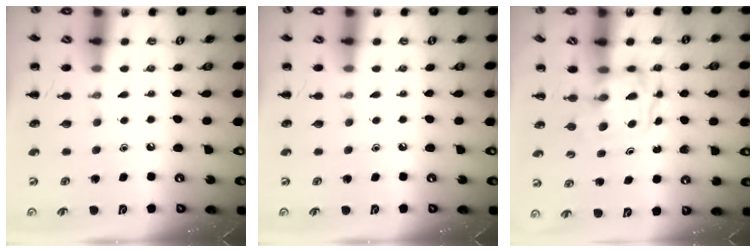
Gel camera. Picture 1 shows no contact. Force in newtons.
{"total": 0.0}
{"total": 3.6, "press": 3.6, "slide": 0.4}